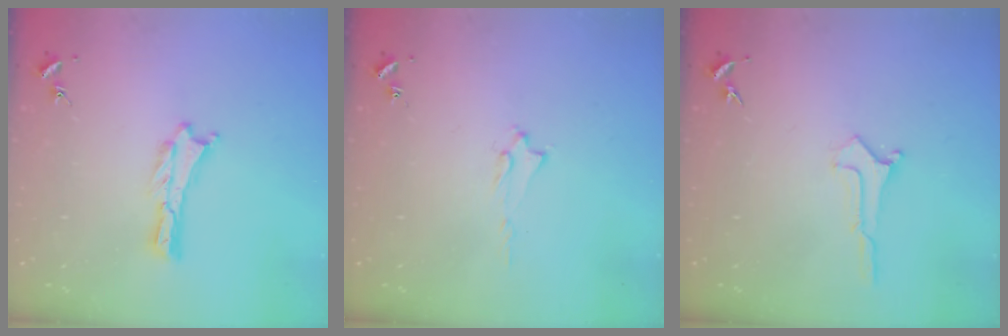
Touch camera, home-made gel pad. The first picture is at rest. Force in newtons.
{"total": 1.6, "press": 1.6, "slide": 0.2}
{"total": 0.0}